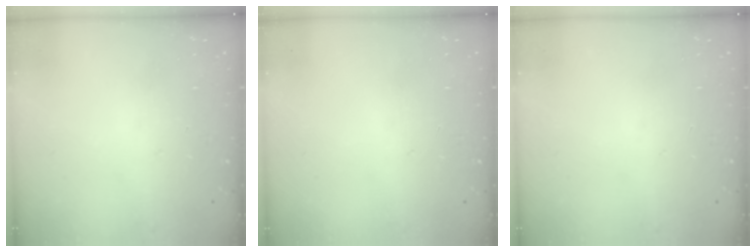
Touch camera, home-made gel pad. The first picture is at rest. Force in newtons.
{"total": 0.0}
{"total": 0.0}